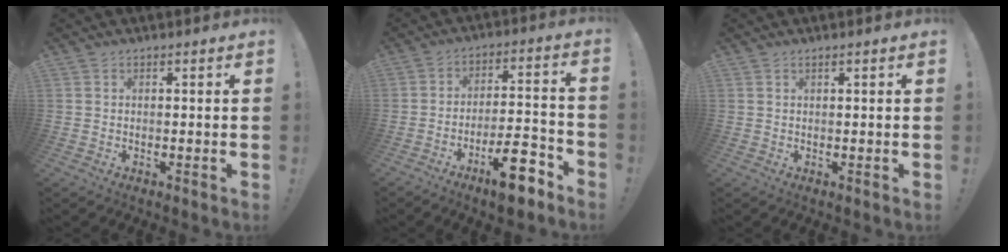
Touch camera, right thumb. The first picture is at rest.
{"total": 13.2, "force": [-8.5, 3.9, 9.3], "torque": [-0.131, 0.060, -0.137]}
{"total": 1.3, "force": [0.7, -0.1, 1.1], "torque": [-0.029, 0.003, 0.012]}